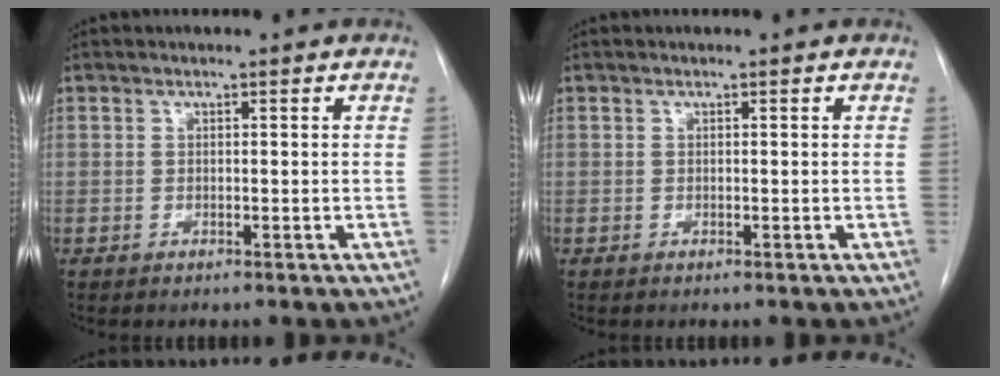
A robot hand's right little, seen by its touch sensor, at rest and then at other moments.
{"total": 0.0}